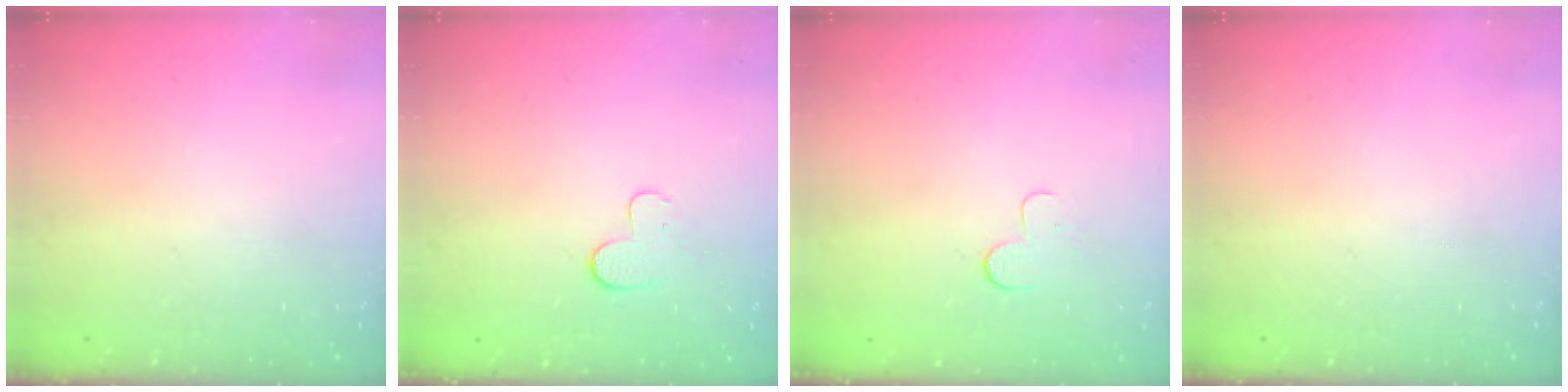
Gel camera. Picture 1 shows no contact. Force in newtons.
{"total": 4.6, "press": 4.6, "slide": 0.4}
{"total": 3.6, "press": 3.6, "slide": 0.3}
{"total": 0.0}